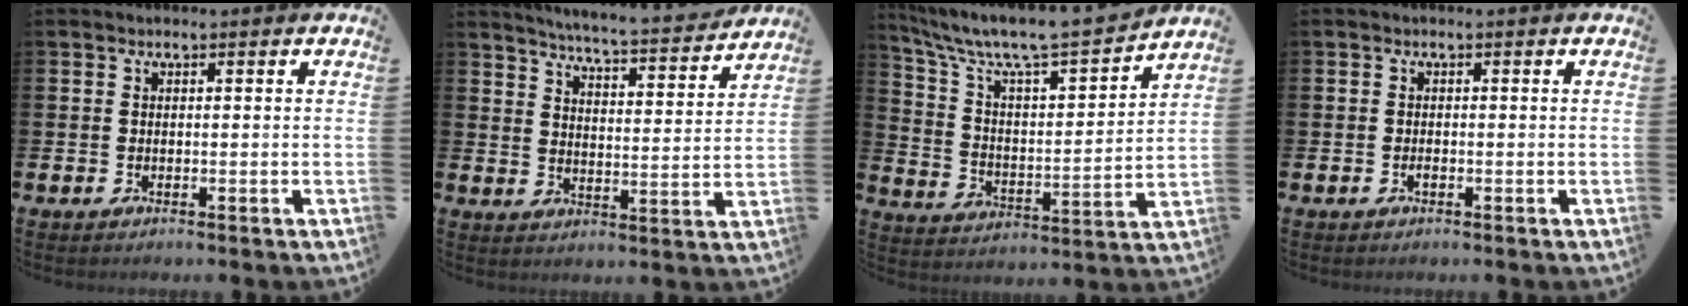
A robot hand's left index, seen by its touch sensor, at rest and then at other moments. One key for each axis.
{"total": 5.7, "fx": 5.6, "fy": -0.2, "fz": 1.2, "tx": -0.040, "ty": -0.048, "tz": 0.092}
{"total": 8.4, "fx": 7.7, "fy": 1.1, "fz": 3.2, "tx": -0.099, "ty": -0.057, "tz": 0.126}
{"total": 0.6, "fx": -0.3, "fy": 0.3, "fz": 0.5, "tx": -0.012, "ty": -0.001, "tz": -0.006}